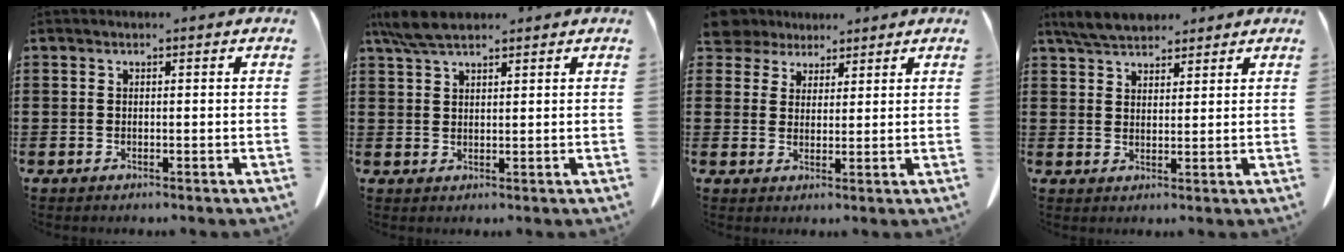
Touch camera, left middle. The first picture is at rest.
{"total": 5.2, "force": [4.0, 1.3, 3.1], "torque": [-0.070, -0.003, 0.077]}
{"total": 4.4, "force": [3.6, 2.3, 0.7], "torque": [-0.033, 0.000, 0.069]}
{"total": 5.0, "force": [4.5, 1.5, 1.7], "torque": [-0.046, -0.007, 0.086]}